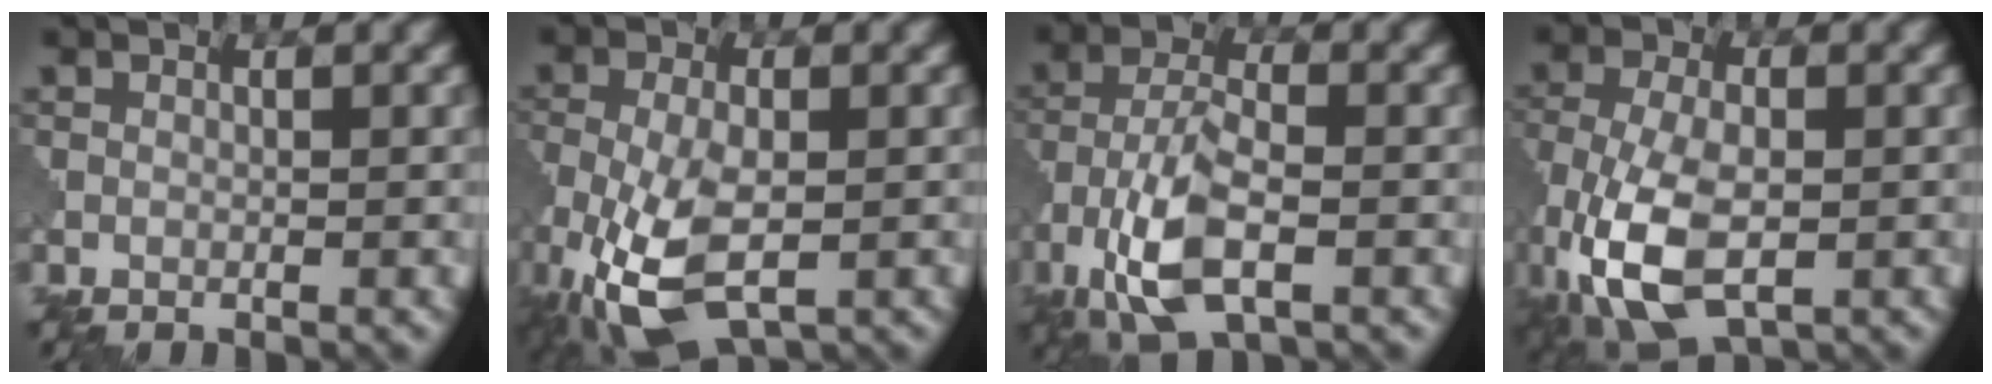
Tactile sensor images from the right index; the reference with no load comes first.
{"total": 9.3, "force": [-4.0, 4.4, 7.3], "torque": [-0.165, -0.021, -0.073]}
{"total": 7.6, "force": [-3.4, 3.0, 6.1], "torque": [-0.127, 0.001, -0.073]}
{"total": 10.0, "force": [-4.0, 5.1, 7.6], "torque": [-0.176, -0.018, -0.075]}